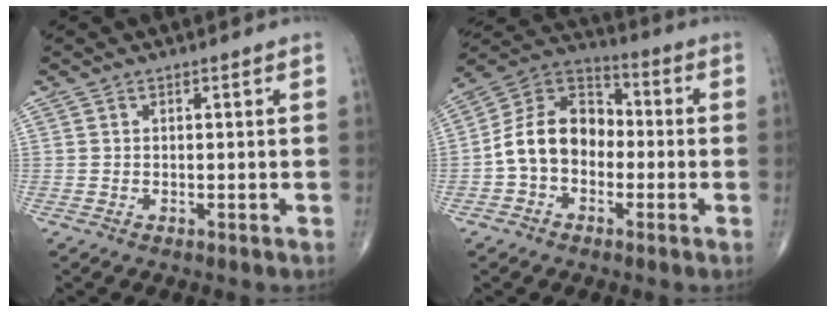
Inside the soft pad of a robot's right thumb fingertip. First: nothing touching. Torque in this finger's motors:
{"motor_torque": [1.87, 2.07, 1.11, -0.69, 0.08]}